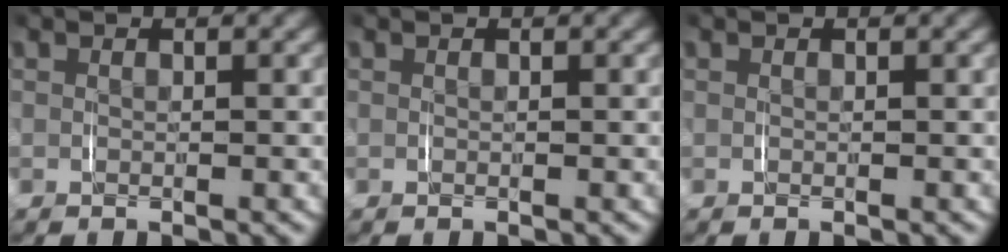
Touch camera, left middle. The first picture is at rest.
{"total": 0.0}
{"total": 0.0}